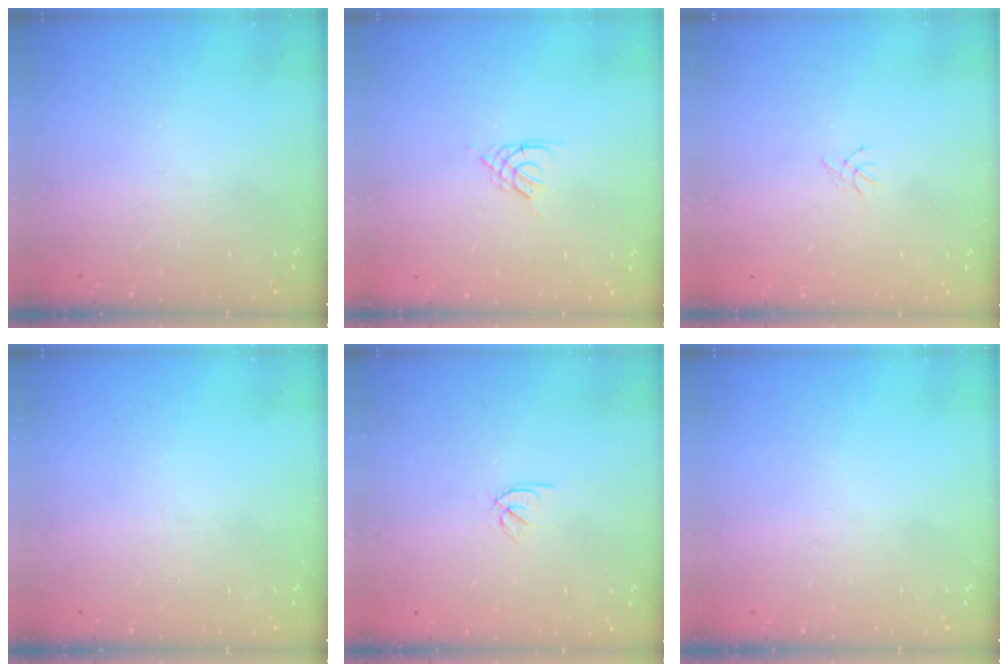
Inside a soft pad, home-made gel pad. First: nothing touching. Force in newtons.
{"total": 2.1, "press": 2.1, "slide": 0.4}
{"total": 0.5, "press": 0.4, "slide": 0.3}
{"total": 0.0}
{"total": 2.5, "press": 2.4, "slide": 0.7}
{"total": 0.0}